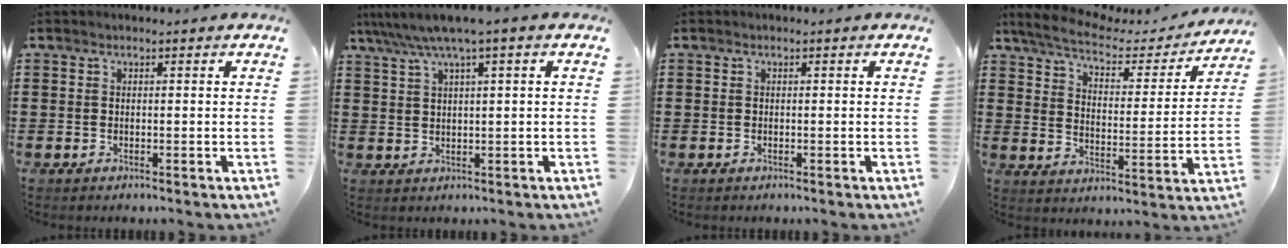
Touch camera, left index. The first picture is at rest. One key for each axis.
{"total": 3.9, "fx": 2.2, "fy": -0.2, "fz": 3.2, "tx": -0.076, "ty": -0.006, "tz": 0.033}
{"total": 0.0}
{"total": 5.4, "fx": 4.5, "fy": 1.4, "fz": 2.6, "tx": -0.074, "ty": -0.020, "tz": 0.072}